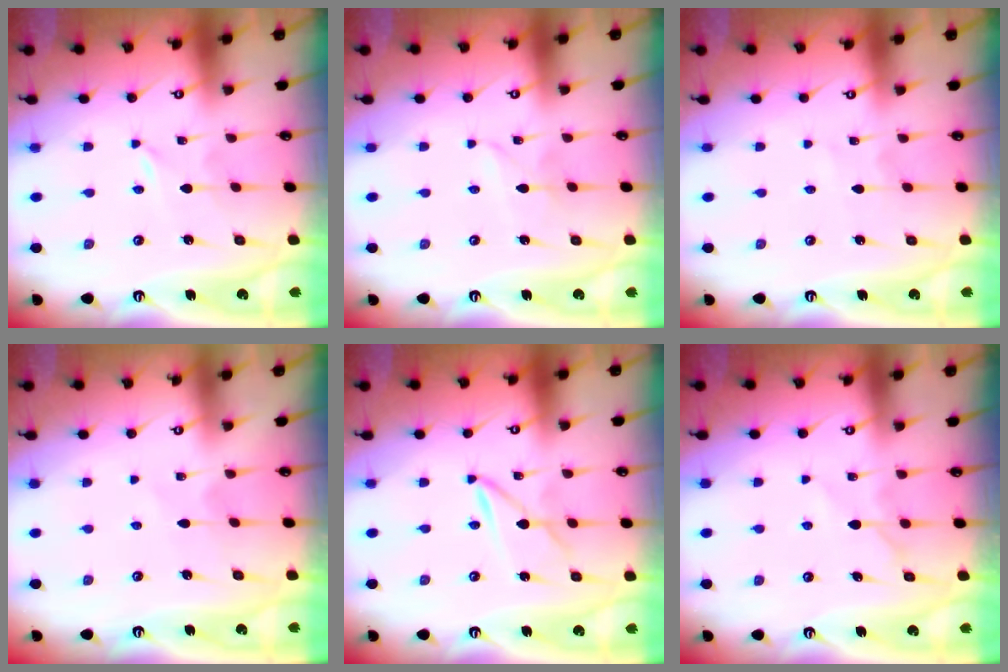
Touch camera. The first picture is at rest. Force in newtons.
{"total": 2.4, "press": 2.4, "slide": 0.3}
{"total": 1.5, "press": 1.5, "slide": 0.2}
{"total": 3.4, "press": 3.4, "slide": 0.5}
{"total": 2.5, "press": 2.5, "slide": 0.3}
{"total": 6.5, "press": 6.5, "slide": 0.8}